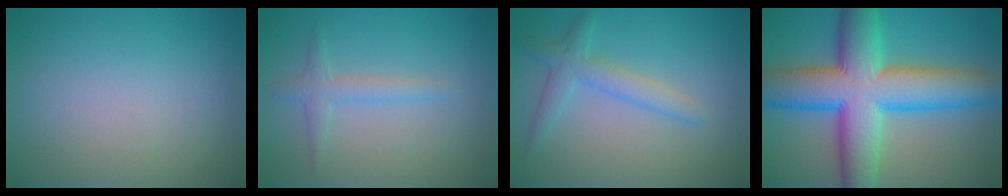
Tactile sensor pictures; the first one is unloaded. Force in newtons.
{"total": 1.8, "press": 1.8, "slide": 0.0}
{"total": 2.7, "press": 2.7, "slide": 0.1}
{"total": 13.3, "press": 13.3, "slide": 0.6}